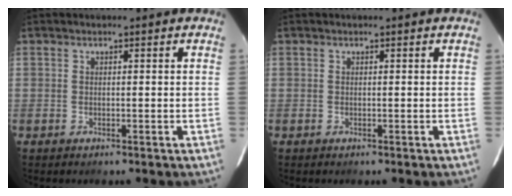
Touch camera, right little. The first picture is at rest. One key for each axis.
{"total": 0.0}